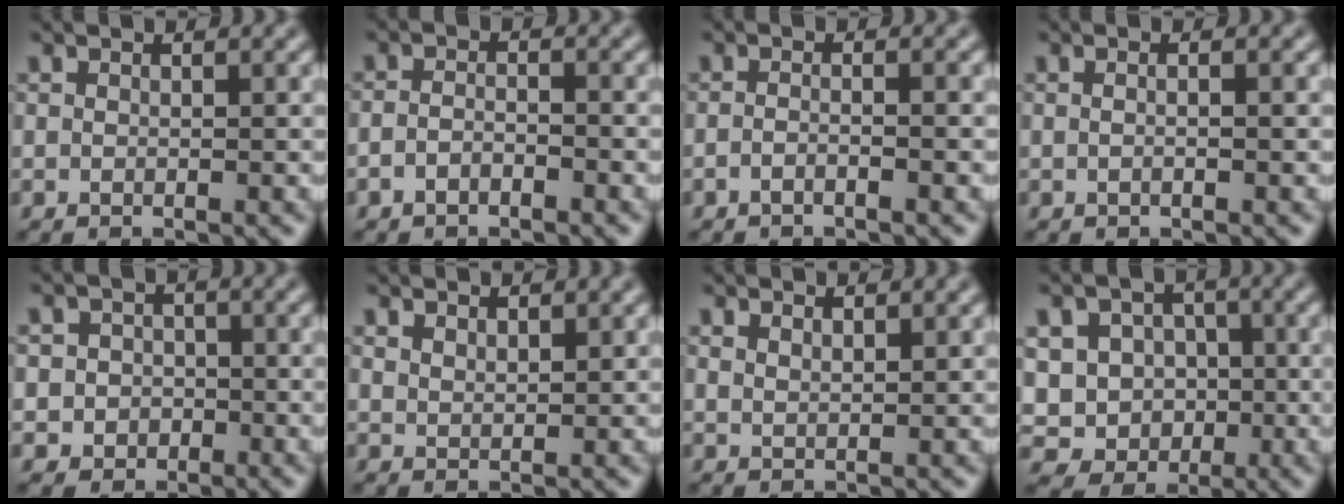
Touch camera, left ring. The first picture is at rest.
{"total": 1.6, "force": [-1.1, 0.7, 1.0], "torque": [-0.023, 0.001, -0.025]}
{"total": 1.5, "force": [-0.8, 0.4, 1.2], "torque": [-0.017, -0.001, -0.022]}
{"total": 1.9, "force": [0.4, 0.9, 1.6], "torque": [0.000, -0.001, -0.015]}
{"total": 2.7, "force": [-0.6, 2.5, 0.5], "torque": [0.014, 0.000, -0.021]}
{"total": 1.6, "force": [1.5, 0.5, 0.4], "torque": [-0.009, 0.002, 0.029]}
{"total": 1.3, "force": [1.2, 0.2, 0.4], "torque": [-0.009, -0.001, 0.021]}
{"total": 7.0, "force": [-0.5, 6.5, 2.6], "torque": [-0.050, 0.020, -0.038]}